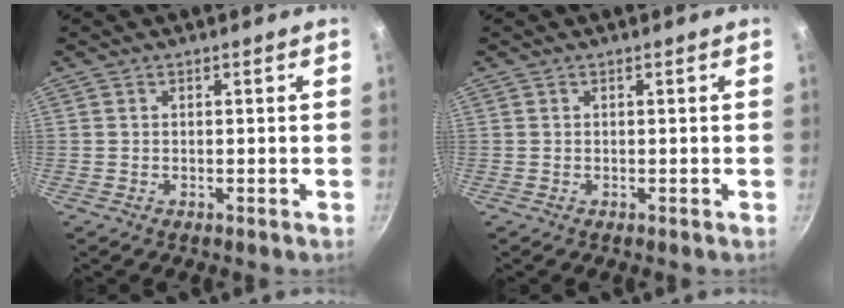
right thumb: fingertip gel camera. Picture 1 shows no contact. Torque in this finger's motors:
{"motor_torque": [-0.18, 0.15, 0.00, 0.00, 0.00]}